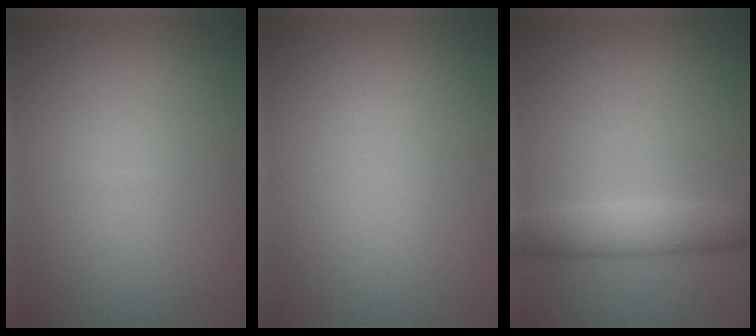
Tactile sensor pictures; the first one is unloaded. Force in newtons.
{"total": 0.0}
{"total": 3.5, "press": 3.5, "slide": 0.3}